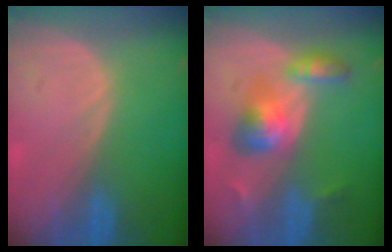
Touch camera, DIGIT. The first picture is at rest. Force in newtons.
{"total": 6.0, "press": 6.0, "slide": 0.5}